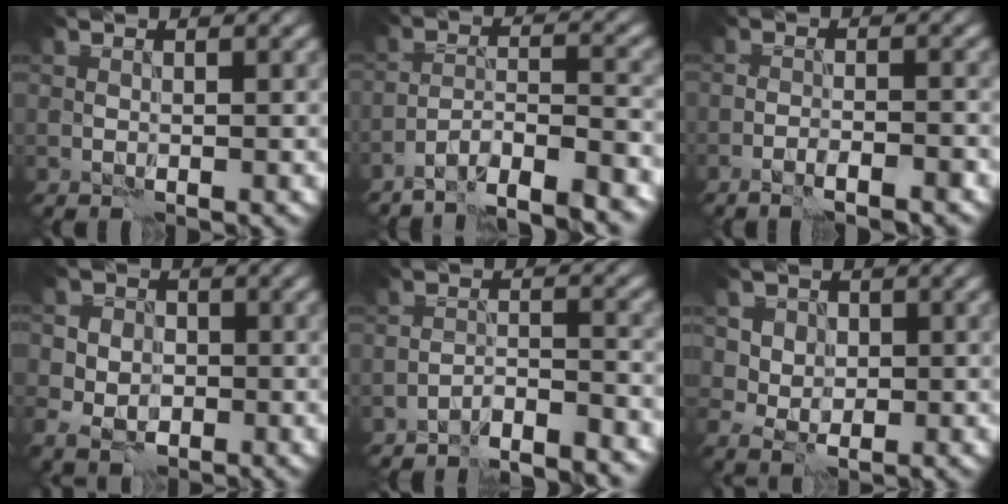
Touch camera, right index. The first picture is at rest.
{"total": 7.7, "force": [-6.6, 1.0, 3.8], "torque": [-0.054, 0.008, -0.112]}
{"total": 3.2, "force": [-2.7, 0.1, 1.6], "torque": [-0.029, 0.014, -0.042]}
{"total": 5.7, "force": [-1.1, 5.1, 2.5], "torque": [-0.034, 0.015, -0.049]}
{"total": 5.2, "force": [-4.9, 0.3, 1.6], "torque": [-0.025, 0.002, -0.084]}
{"total": 3.9, "force": [1.6, 3.2, 1.6], "torque": [-0.032, 0.001, 0.021]}